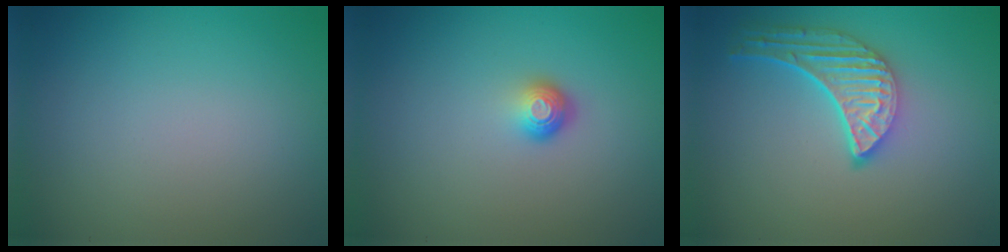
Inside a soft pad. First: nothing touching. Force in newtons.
{"total": 1.6, "press": 1.1, "slide": 1.2}
{"total": 4.8, "press": 3.7, "slide": 3.0}